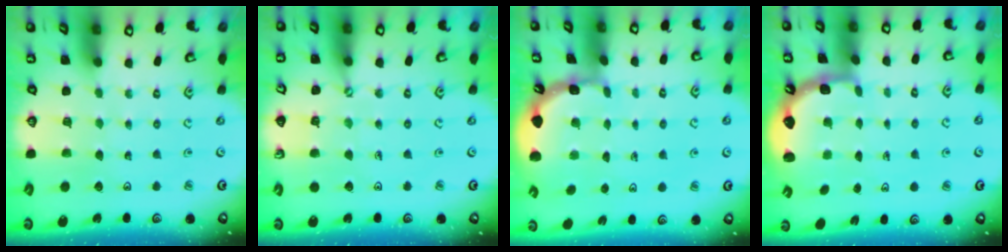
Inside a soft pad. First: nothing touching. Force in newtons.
{"total": 2.3, "press": 2.2, "slide": 0.3}
{"total": 1.5, "press": 1.5, "slide": 0.1}
{"total": 2.5, "press": 2.1, "slide": 1.3}